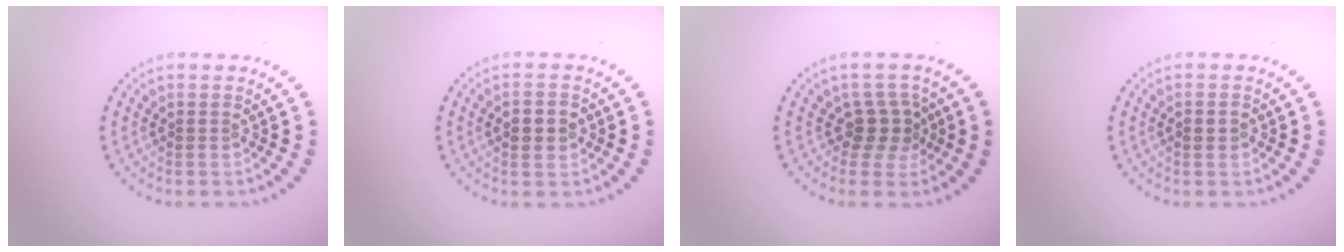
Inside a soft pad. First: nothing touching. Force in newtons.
{"total": 2.9, "press": 2.9, "slide": 0.2}
{"total": 2.5, "press": 1.9, "slide": 1.6}
{"total": 1.1, "press": 1.0, "slide": 0.5}